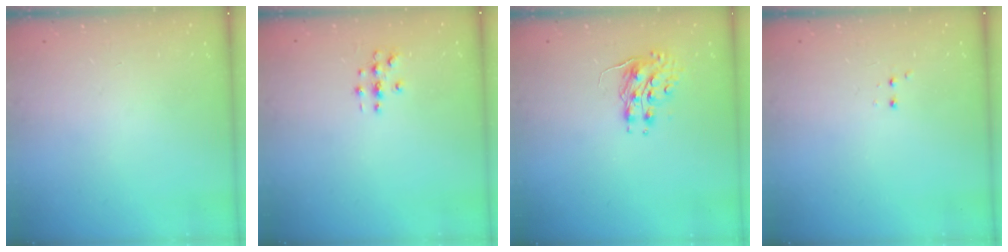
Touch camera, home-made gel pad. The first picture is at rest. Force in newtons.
{"total": 2.8, "press": 2.8, "slide": 0.3}
{"total": 8.5, "press": 8.4, "slide": 0.6}
{"total": 2.8, "press": 2.8, "slide": 0.6}